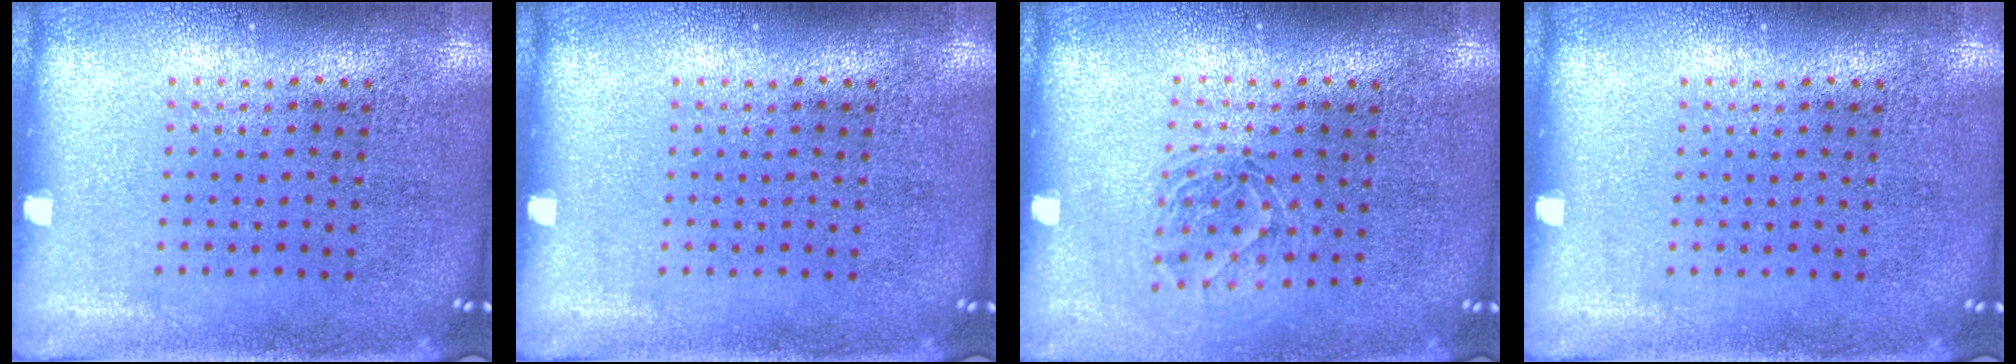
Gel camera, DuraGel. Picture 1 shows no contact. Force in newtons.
{"total": 0.0}
{"total": 1.3, "press": 1.1, "slide": 0.6}
{"total": 0.0}